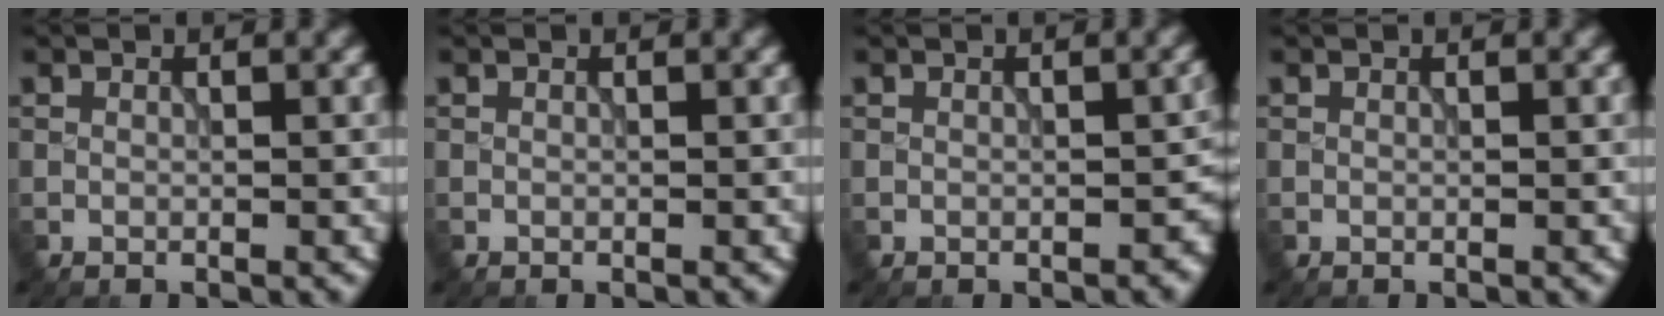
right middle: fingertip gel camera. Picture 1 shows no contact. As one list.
[{"total": 0.0}, {"total": 2.1, "force": [-0.5, 1.4, 1.6], "torque": [-0.014, -0.007, -0.006]}, {"total": 0.0}]